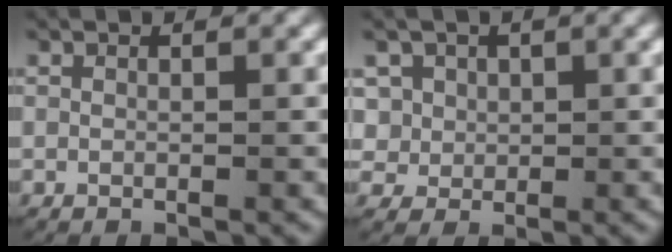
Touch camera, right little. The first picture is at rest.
{"total": 5.4, "force": [0.8, 5.0, 1.7], "torque": [-0.056, -0.015, 0.021]}